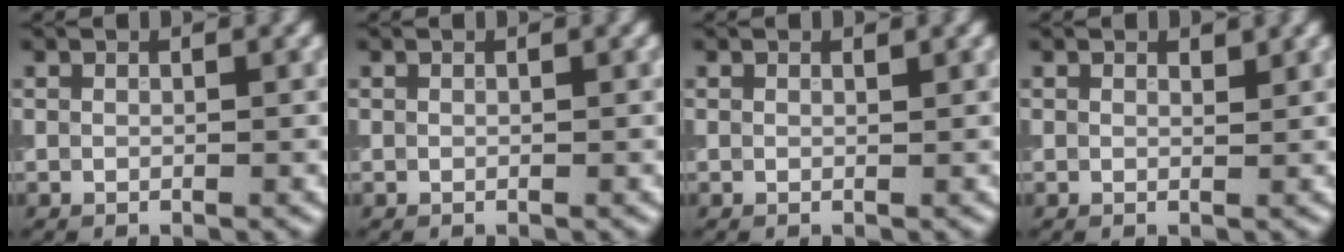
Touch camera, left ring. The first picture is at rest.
{"total": 0.0}
{"total": 0.0}
{"total": 0.6, "force": [0.5, 0.2, 0.2], "torque": [-0.001, -0.001, 0.009]}